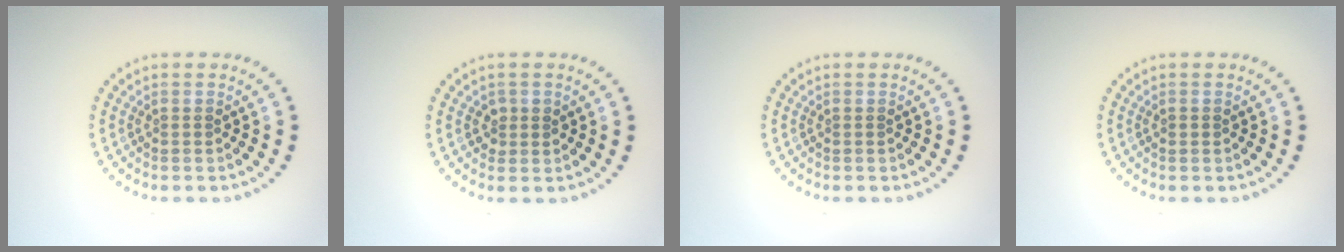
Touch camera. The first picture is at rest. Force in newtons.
{"total": 1.1, "press": 1.1, "slide": 0.3}
{"total": 0.0}
{"total": 0.8, "press": 0.8, "slide": 0.2}